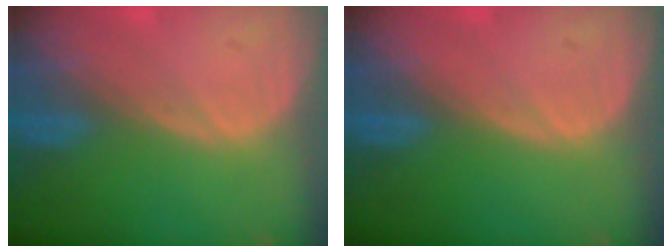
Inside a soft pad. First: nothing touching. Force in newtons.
{"total": 0.0}